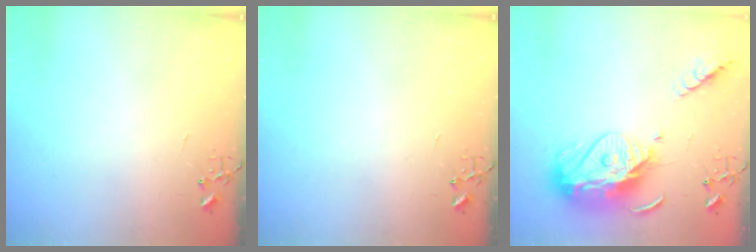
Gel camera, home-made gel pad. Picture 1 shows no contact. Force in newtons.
{"total": 0.0}
{"total": 17.5, "press": 17.4, "slide": 1.6}